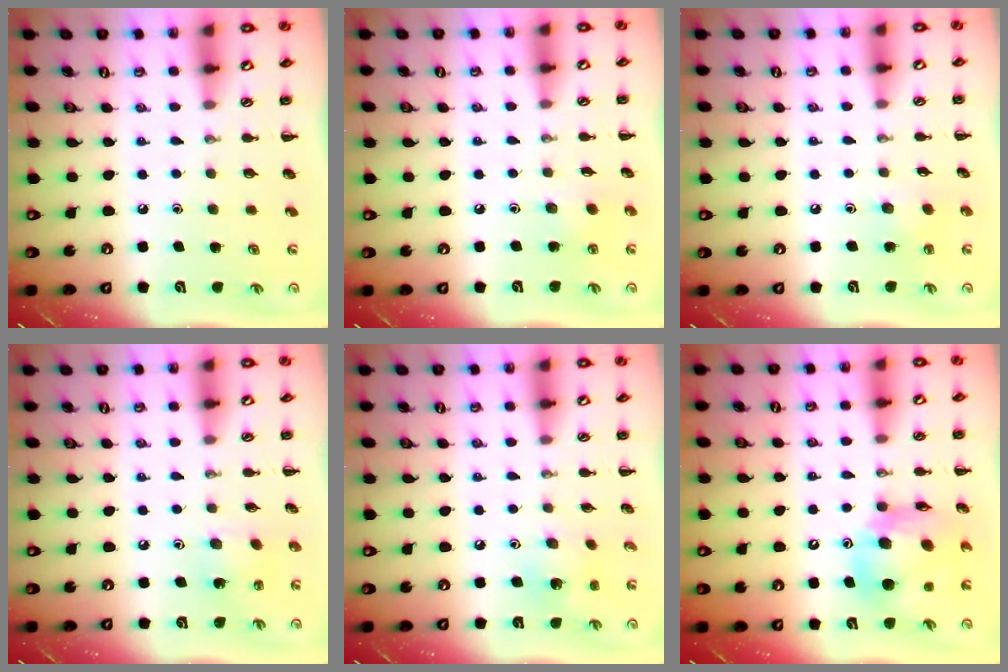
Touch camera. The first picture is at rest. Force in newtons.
{"total": 2.6, "press": 2.5, "slide": 0.9}
{"total": 4.8, "press": 4.6, "slide": 1.1}
{"total": 3.9, "press": 3.7, "slide": 1.0}
{"total": 4.0, "press": 3.9, "slide": 0.8}
{"total": 12.2, "press": 11.7, "slide": 3.7}